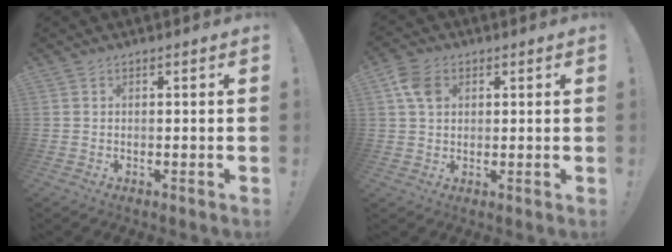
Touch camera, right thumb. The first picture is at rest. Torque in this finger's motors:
{"motor_torque": [0.57, 1.07, 0.52, 0.03, 0.01]}